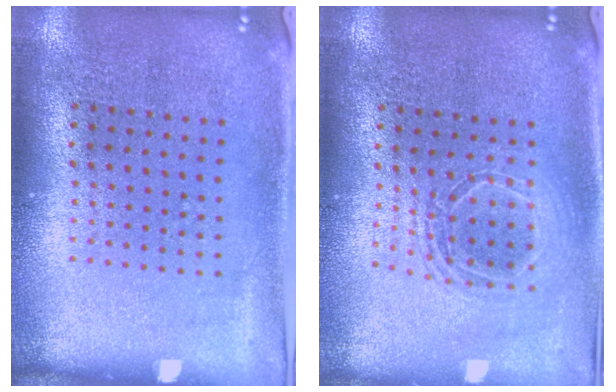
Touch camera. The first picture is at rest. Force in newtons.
{"total": 1.8, "press": 1.5, "slide": 1.0}